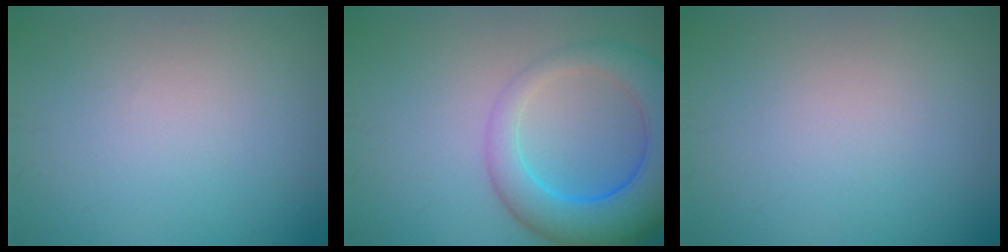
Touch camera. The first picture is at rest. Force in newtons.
{"total": 8.1, "press": 8.1, "slide": 0.4}
{"total": 0.0}